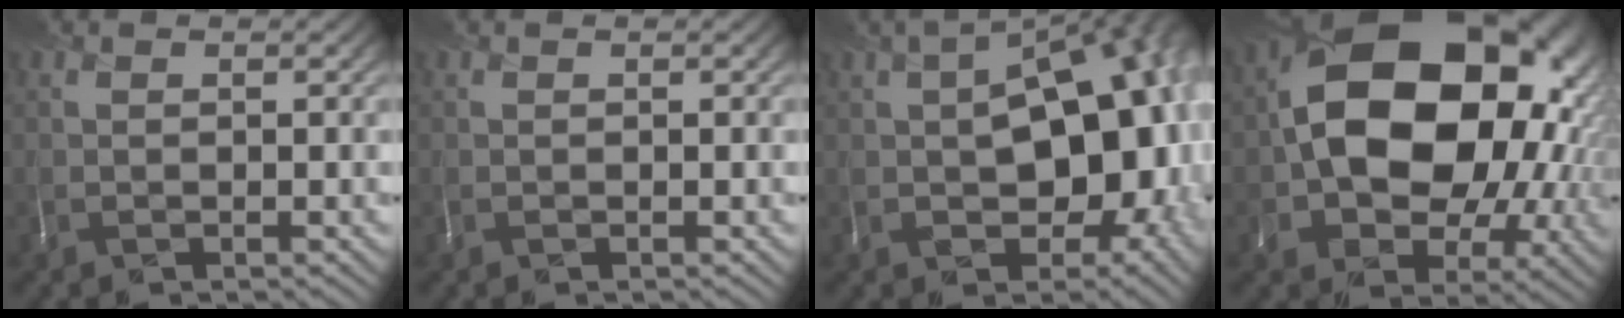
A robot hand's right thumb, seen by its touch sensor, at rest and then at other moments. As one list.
[{"total": 0.0}, {"total": 16.8, "force": [-1.6, 9.9, 13.5], "torque": [-0.150, -0.016, -0.018]}, {"total": 19.4, "force": [1.9, 14.1, 13.2], "torque": [-0.215, -0.028, 0.057]}]